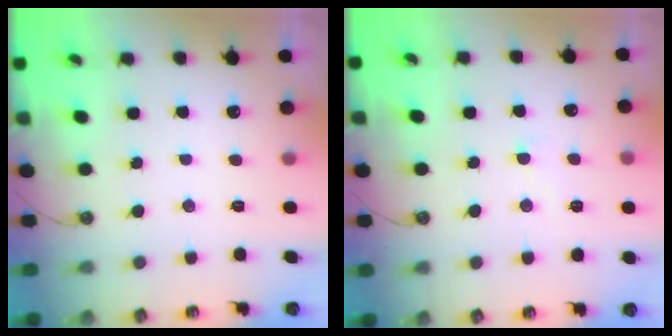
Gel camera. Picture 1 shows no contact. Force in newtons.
{"total": 3.5, "press": 3.5, "slide": 0.3}